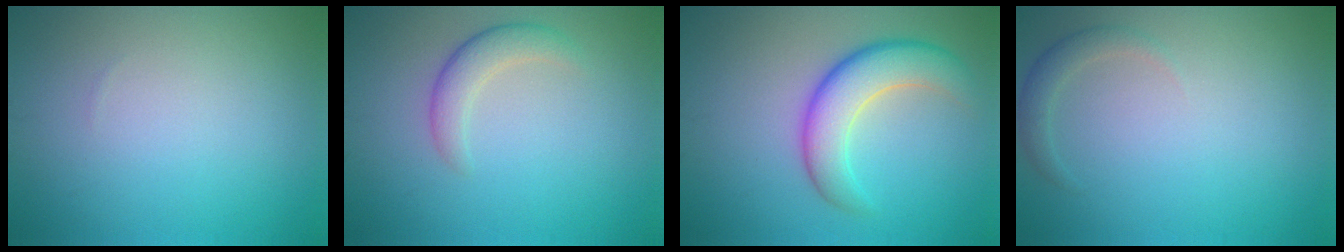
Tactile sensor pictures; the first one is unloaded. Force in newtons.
{"total": 2.5, "press": 2.5, "slide": 0.2}
{"total": 5.7, "press": 5.7, "slide": 0.3}
{"total": 1.4, "press": 1.4, "slide": 0.1}